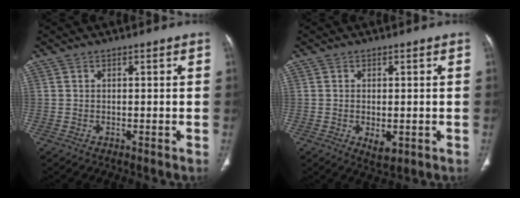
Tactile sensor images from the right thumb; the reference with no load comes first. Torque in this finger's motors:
{"motor_torque": [-0.30, 0.20, -0.34, 0.02, -0.05]}